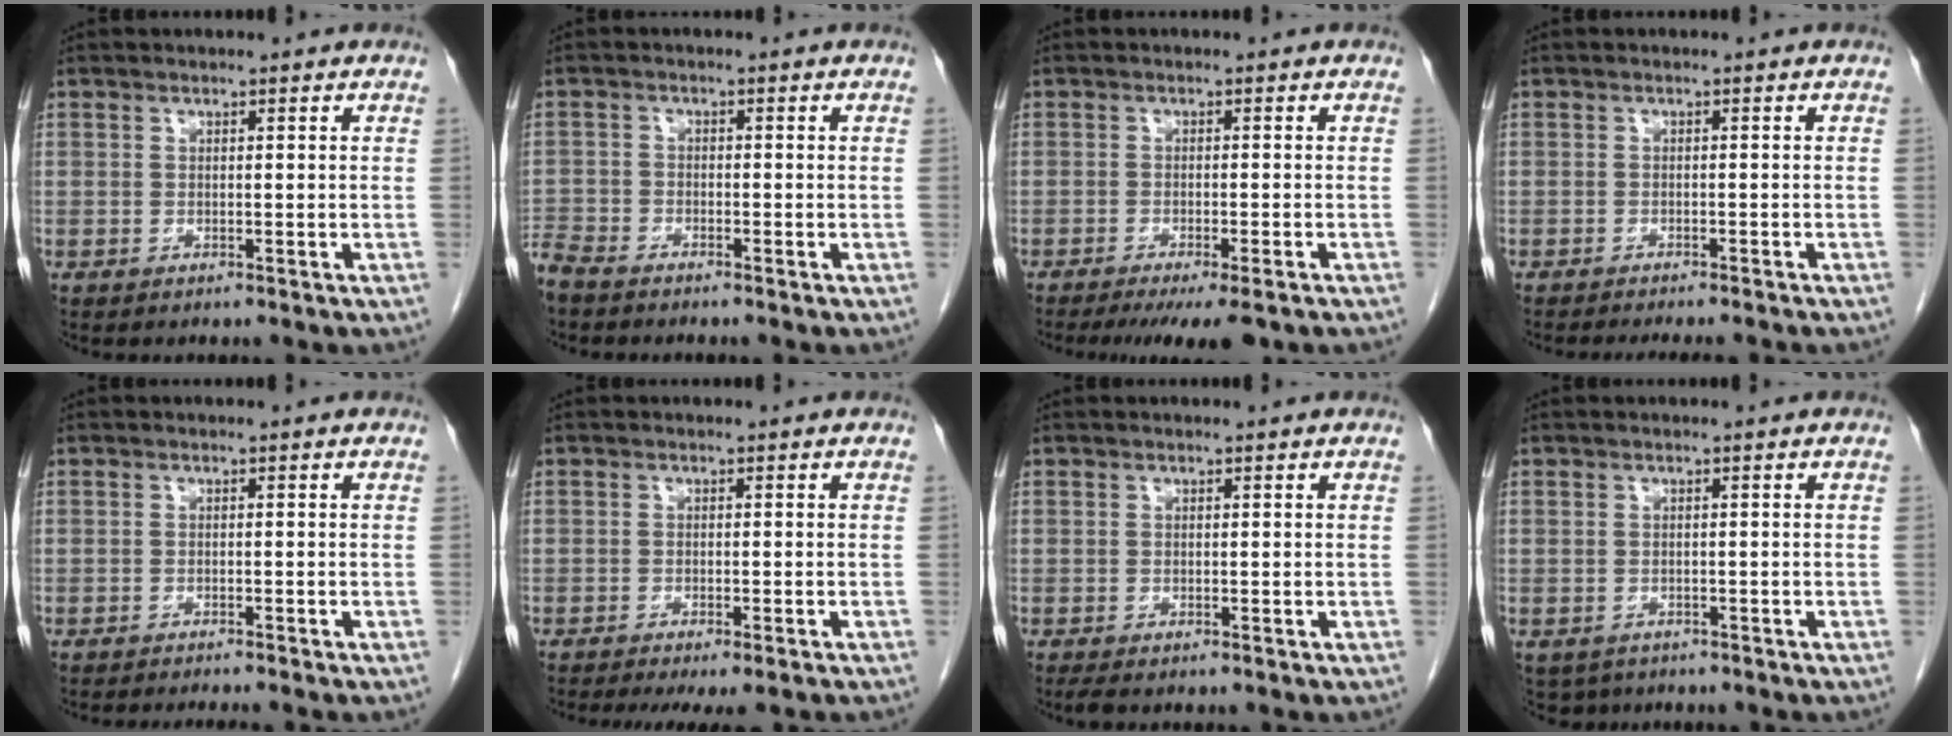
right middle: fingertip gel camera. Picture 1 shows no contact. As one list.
[{"total": 4.5, "force": [-4.1, 1.1, 1.3], "torque": [-0.025, -0.012, -0.082]}, {"total": 8.2, "force": [-6.3, 1.1, 5.1], "torque": [-0.059, -0.014, -0.092]}, {"total": 7.2, "force": [-6.4, 1.1, 3.0], "torque": [-0.032, -0.009, -0.081]}, {"total": 4.3, "force": [-3.9, 0.1, 1.8], "torque": [-0.015, -0.006, -0.052]}, {"total": 7.3, "force": [-5.9, 1.2, 4.1], "torque": [-0.050, -0.011, -0.082]}, {"total": 1.0, "force": [-0.8, 0.1, 0.6], "torque": [-0.012, -0.005, -0.013]}, {"total": 2.9, "force": [-2.2, 1.9, 0.5], "torque": [-0.007, 0.001, -0.031]}]